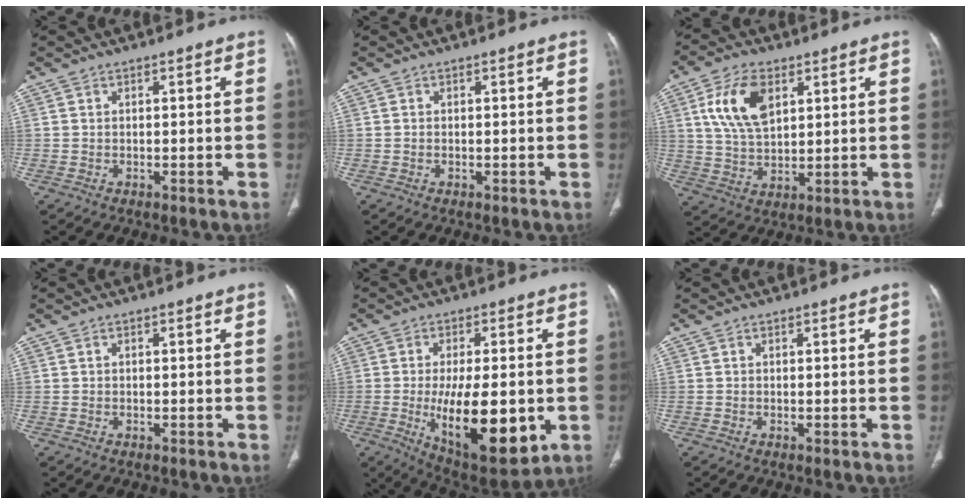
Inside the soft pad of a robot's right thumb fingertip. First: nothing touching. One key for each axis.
{"total": 0.0}
{"total": 11.2, "fx": 4.2, "fy": 6.3, "fz": 8.2, "tx": -0.148, "ty": -0.009, "tz": 0.084}
{"total": 0.0}
{"total": 19.3, "fx": -3.5, "fy": 7.9, "fz": 17.2, "tx": -0.265, "ty": -0.023, "tz": -0.033}
{"total": 0.0}